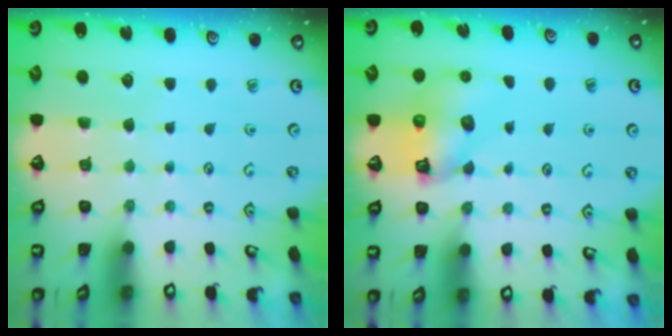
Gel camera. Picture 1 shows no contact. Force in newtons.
{"total": 7.2, "press": 7.2, "slide": 0.8}